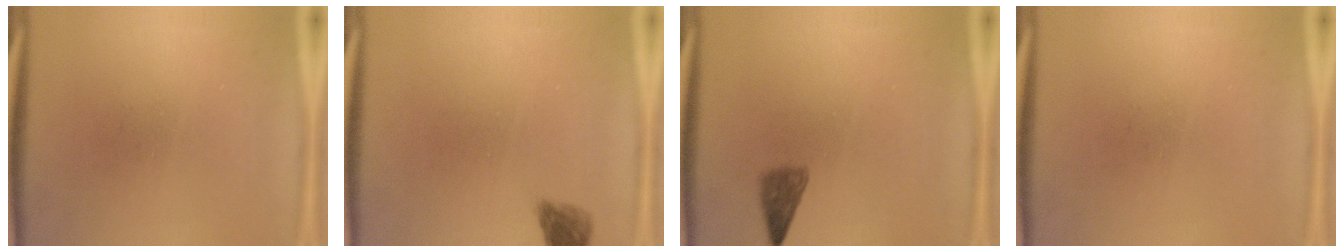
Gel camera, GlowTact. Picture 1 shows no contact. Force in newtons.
{"total": 2.4}
{"total": 2.1}
{"total": 0.0}